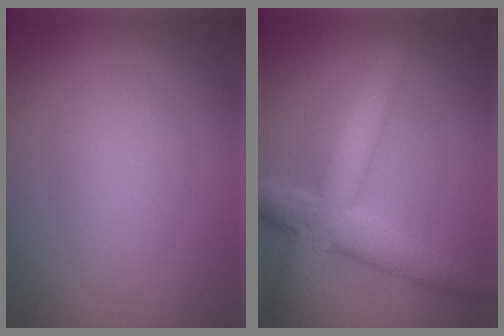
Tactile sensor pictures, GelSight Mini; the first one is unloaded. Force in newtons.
{"total": 5.8, "press": 5.8, "slide": 0.1}